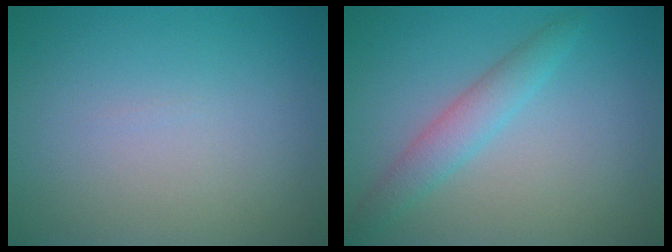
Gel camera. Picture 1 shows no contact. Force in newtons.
{"total": 2.6, "press": 2.6, "slide": 0.0}